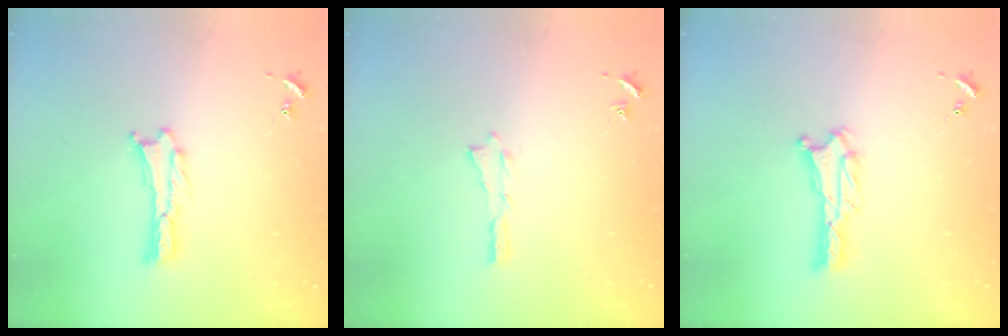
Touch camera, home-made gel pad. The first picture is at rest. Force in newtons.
{"total": 0.0}
{"total": 0.7, "press": 0.7, "slide": 0.1}